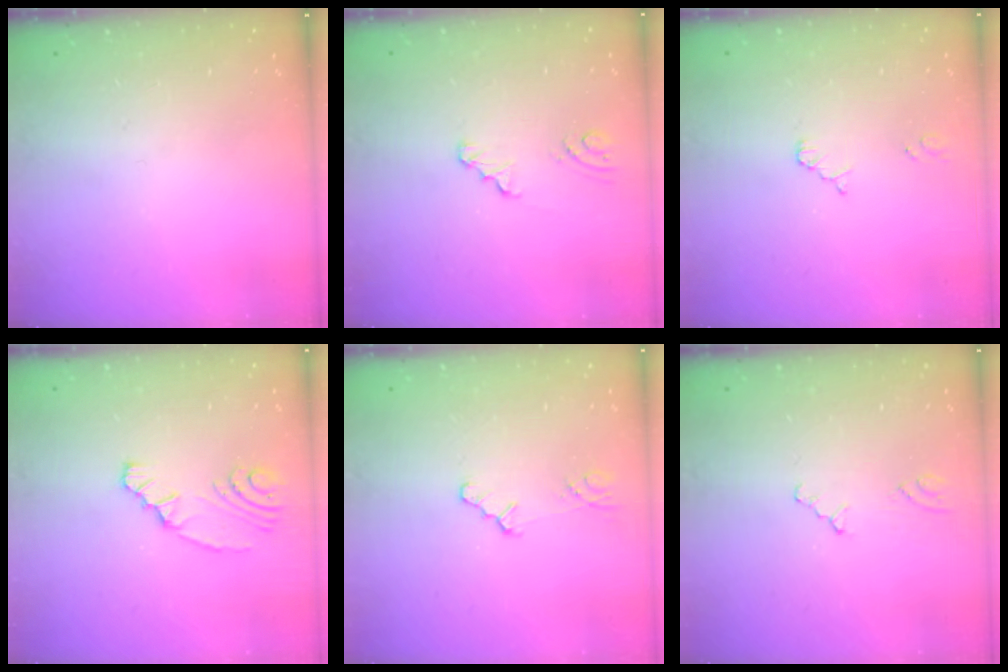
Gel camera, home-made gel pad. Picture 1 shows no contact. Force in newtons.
{"total": 2.4, "press": 2.3, "slide": 0.3}
{"total": 2.5, "press": 2.5, "slide": 0.3}
{"total": 5.7, "press": 3.8, "slide": 4.3}
{"total": 1.0, "press": 1.0, "slide": 0.2}
{"total": 0.9, "press": 0.9, "slide": 0.2}